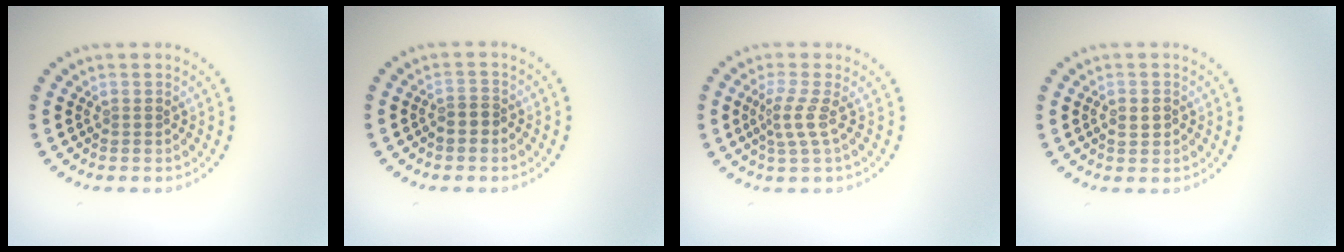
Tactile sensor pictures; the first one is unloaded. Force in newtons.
{"total": 1.5, "press": 1.4, "slide": 0.7}
{"total": 2.2, "press": 1.5, "slide": 1.6}
{"total": 1.6, "press": 1.5, "slide": 0.3}